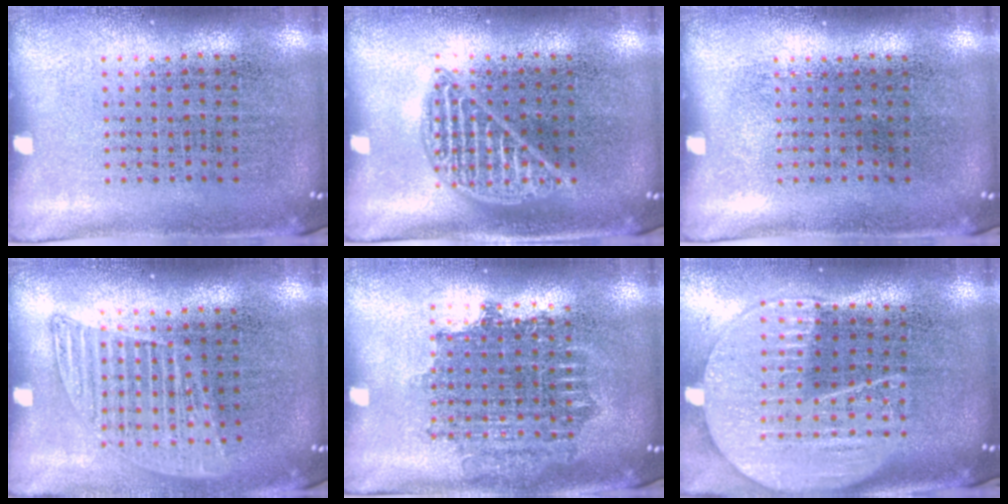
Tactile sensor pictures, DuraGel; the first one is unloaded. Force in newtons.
{"total": 1.1, "press": 1.0, "slide": 0.2}
{"total": 0.0}
{"total": 1.3, "press": 1.1, "slide": 0.6}
{"total": 1.7, "press": 1.4, "slide": 1.0}
{"total": 2.0, "press": 1.9, "slide": 0.8}